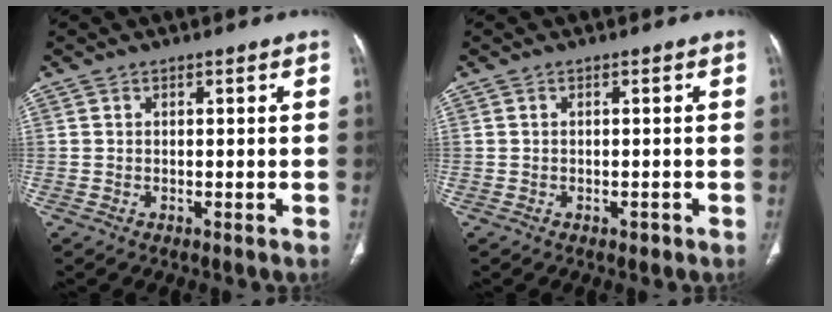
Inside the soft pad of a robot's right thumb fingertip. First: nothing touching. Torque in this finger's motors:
{"motor_torque": [0.34, 0.54, -0.20, 0.02, -0.01]}